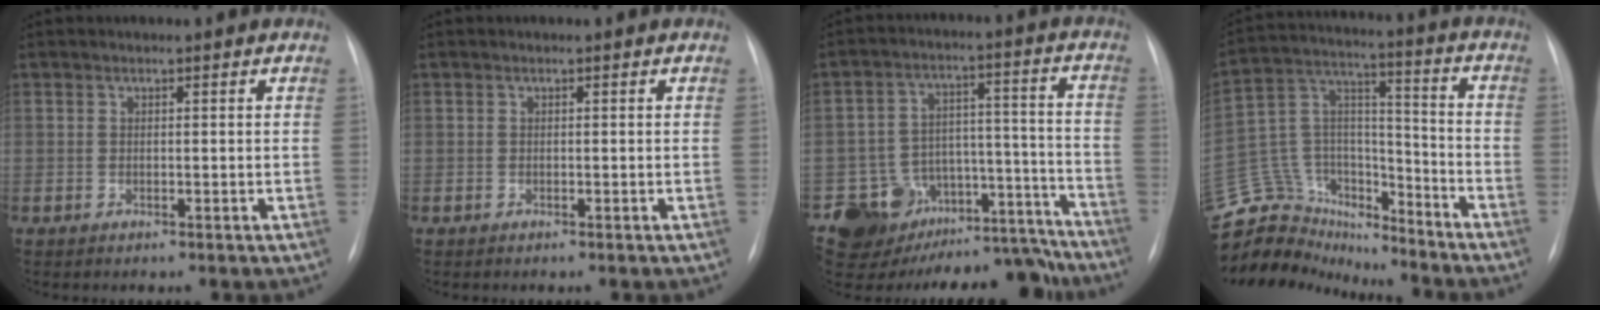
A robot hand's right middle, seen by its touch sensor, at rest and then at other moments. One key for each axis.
{"total": 0.0}
{"total": 15.9, "fx": -13.8, "fy": 7.2, "fz": 2.8, "tx": -0.021, "ty": 0.079, "tz": -0.191}
{"total": 21.8, "fx": -20.0, "fy": 7.3, "fz": 4.7, "tx": -0.121, "ty": 0.057, "tz": -0.326}